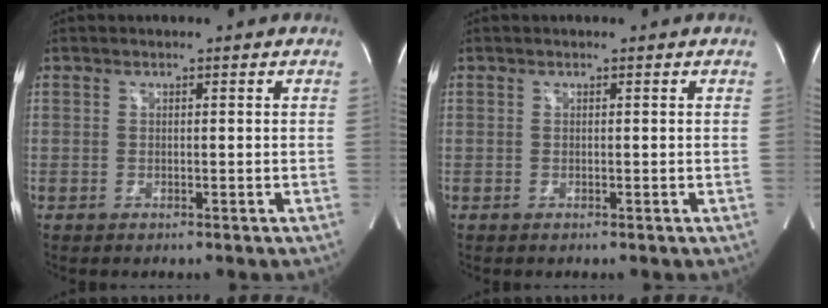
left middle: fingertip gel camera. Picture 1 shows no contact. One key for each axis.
{"total": 0.0}